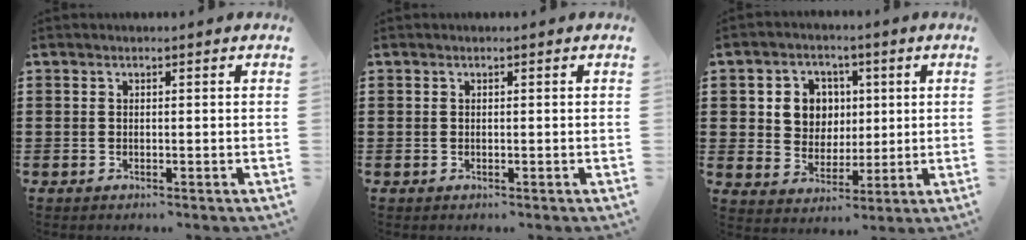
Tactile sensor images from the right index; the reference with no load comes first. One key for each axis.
{"total": 0.0}
{"total": 6.4, "fx": 1.3, "fy": 6.0, "fz": 1.9, "tx": -0.059, "ty": 0.017, "tz": 0.020}